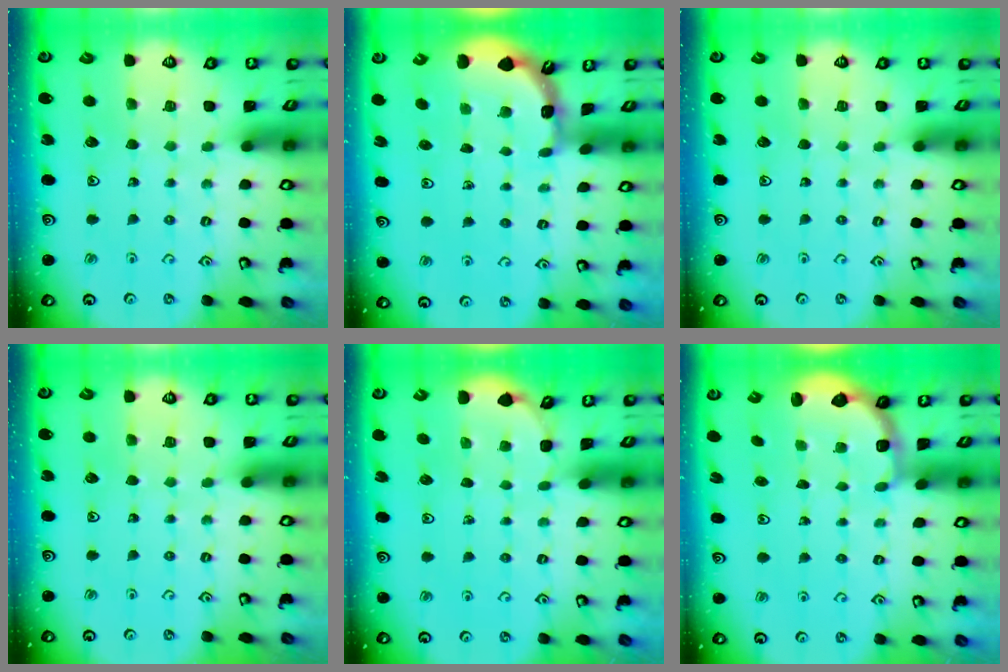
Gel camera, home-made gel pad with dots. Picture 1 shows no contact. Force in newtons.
{"total": 1.9, "press": 1.9, "slide": 0.1}
{"total": 0.0}
{"total": 0.0}
{"total": 0.9, "press": 0.9, "slide": 0.1}
{"total": 2.7, "press": 2.3, "slide": 1.5}